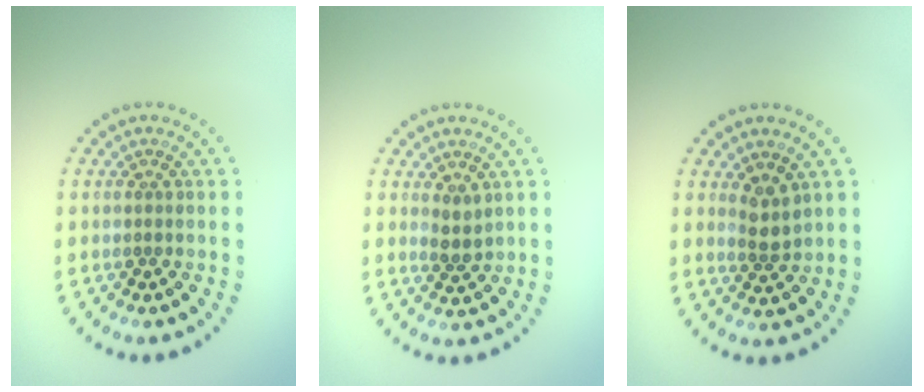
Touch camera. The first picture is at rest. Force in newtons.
{"total": 1.4, "press": 1.2, "slide": 0.9}
{"total": 1.9, "press": 1.6, "slide": 1.0}